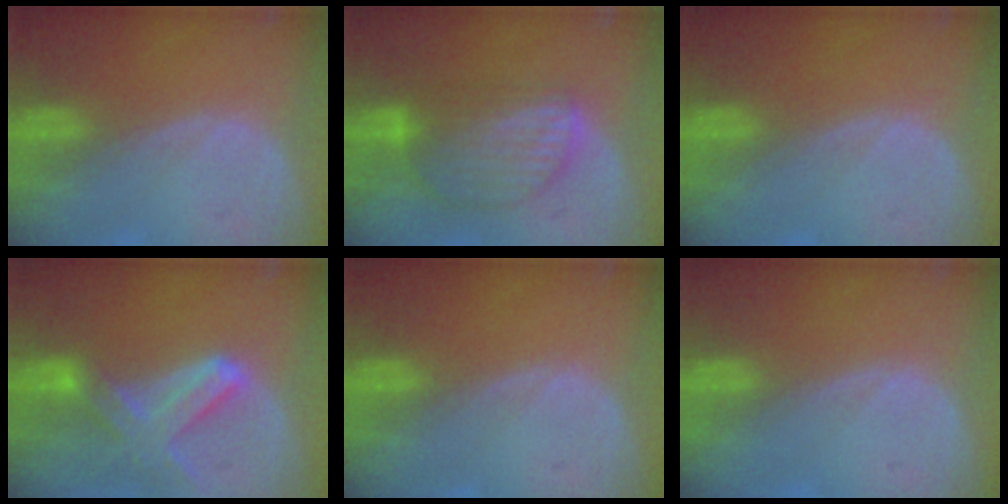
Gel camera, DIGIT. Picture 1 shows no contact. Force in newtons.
{"total": 8.5, "press": 7.6, "slide": 3.9}
{"total": 0.0}
{"total": 7.4, "press": 6.7, "slide": 3.2}
{"total": 0.0}
{"total": 0.6, "press": 0.1, "slide": 0.6}